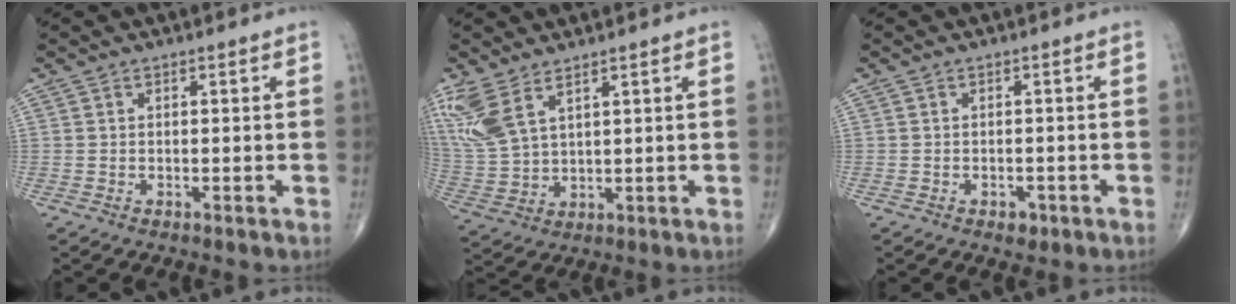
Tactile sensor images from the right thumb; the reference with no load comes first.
{"total": 10.2, "force": [6.0, 4.5, 6.9], "torque": [-0.165, -0.015, 0.140]}
{"total": 1.7, "force": [-0.9, 1.1, 0.9], "torque": [-0.008, 0.002, -0.009]}